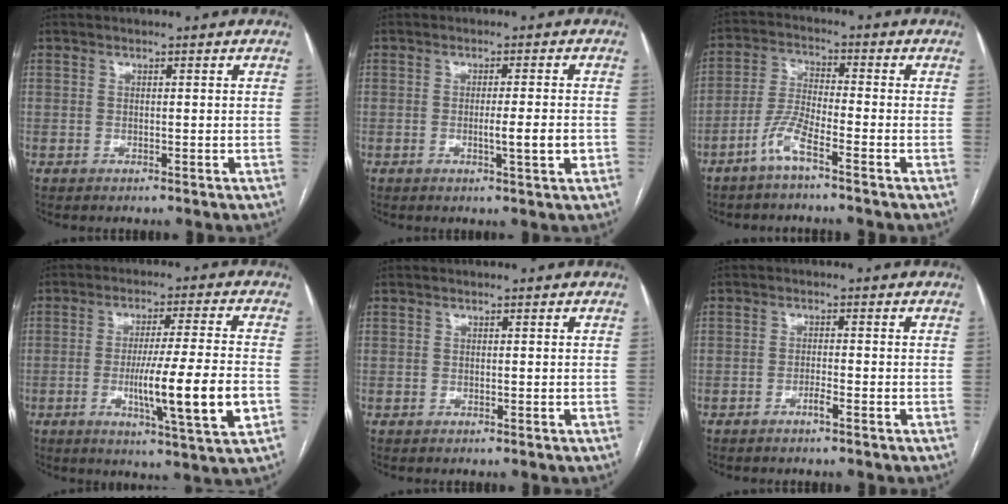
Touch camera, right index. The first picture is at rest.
{"total": 4.2, "force": [-1.0, 0.0, 4.1], "torque": [-0.065, -0.005, -0.014]}
{"total": 5.7, "force": [-3.8, 0.5, 4.3], "torque": [-0.098, 0.001, -0.081]}
{"total": 13.3, "force": [-3.2, -0.3, 12.9], "torque": [-0.215, -0.020, -0.055]}
{"total": 0.0}
{"total": 1.6, "force": [-1.1, 0.0, 1.1], "torque": [-0.022, 0.001, -0.021]}